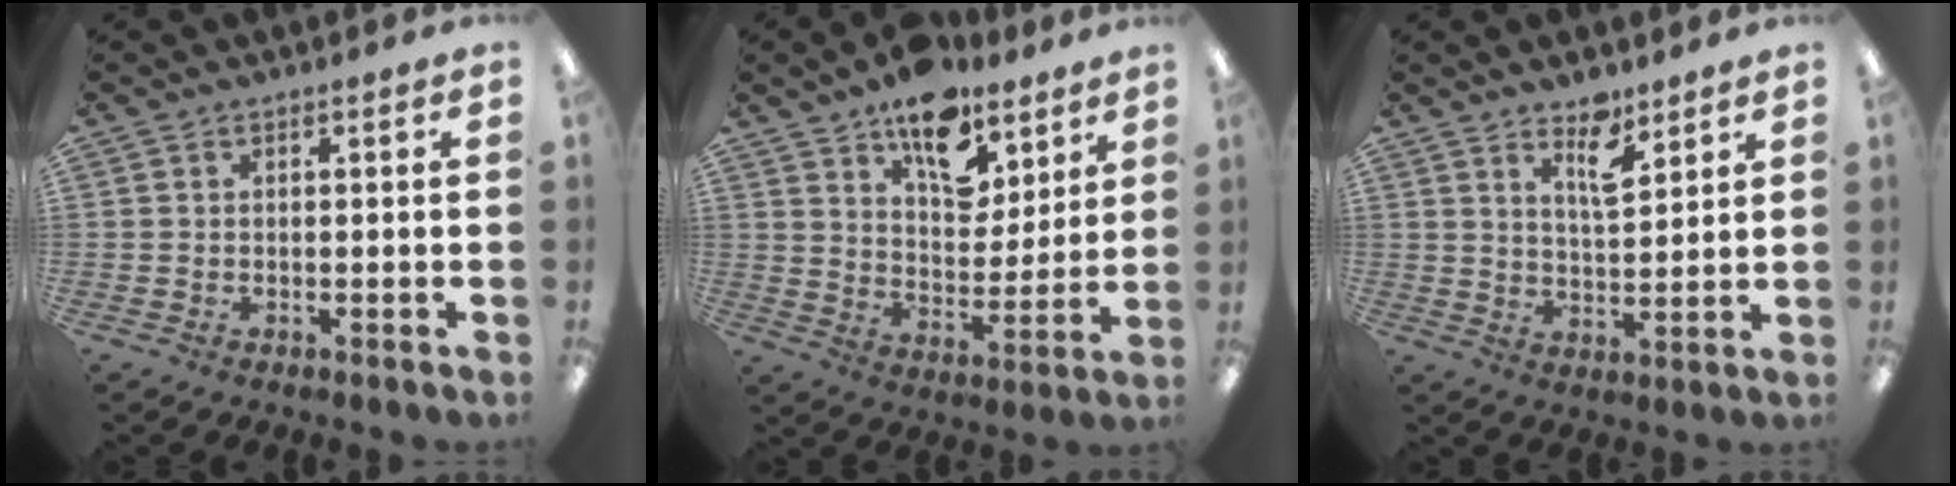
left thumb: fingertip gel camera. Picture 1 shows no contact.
{"total": 14.3, "force": [10.3, 7.4, 6.6], "torque": [-0.092, -0.063, 0.185]}
{"total": 7.6, "force": [5.5, 2.8, 4.4], "torque": [-0.061, -0.034, 0.092]}